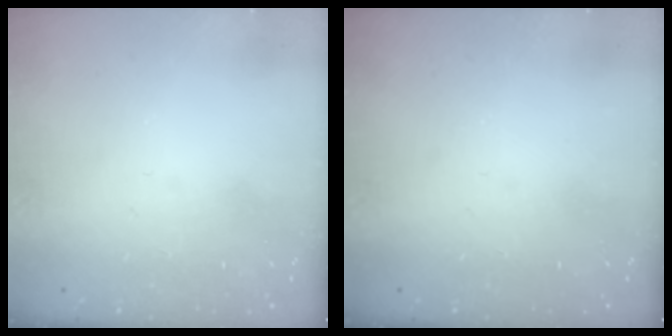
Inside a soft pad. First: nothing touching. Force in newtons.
{"total": 0.0}